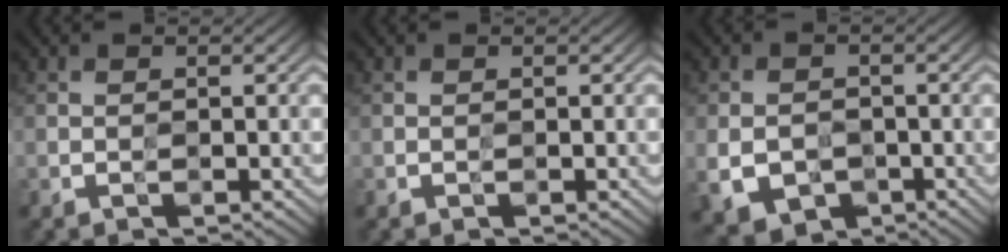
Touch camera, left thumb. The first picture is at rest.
{"total": 0.0}
{"total": 5.5, "force": [-1.9, 4.2, 3.0], "torque": [-0.070, -0.019, -0.036]}